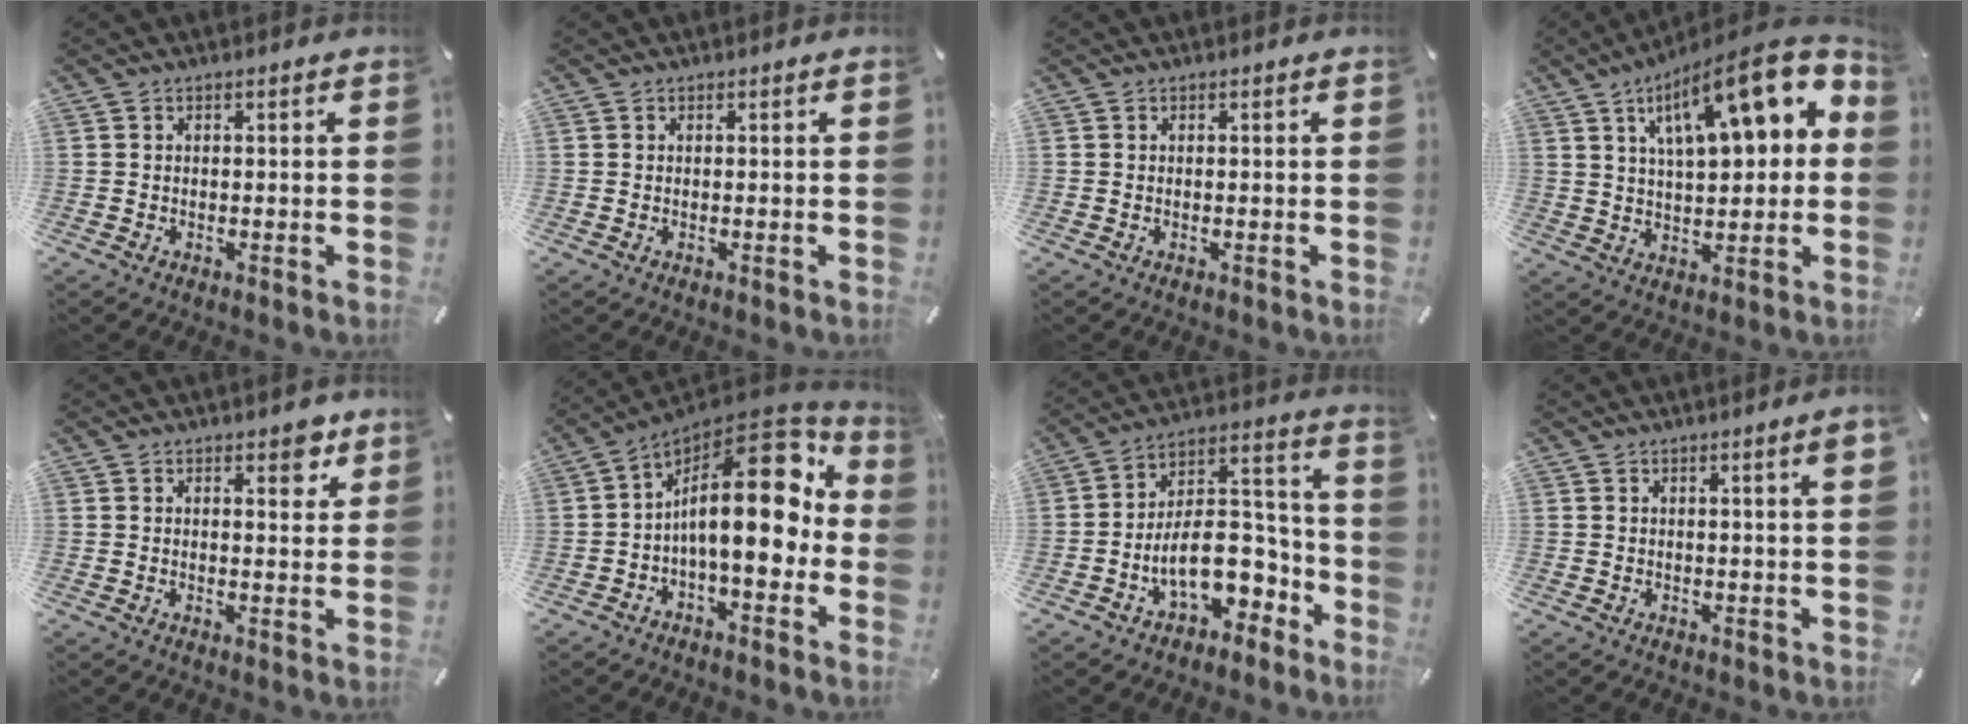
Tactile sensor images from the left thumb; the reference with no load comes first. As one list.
[{"total": 0.0}, {"total": 0.0}, {"total": 19.0, "force": [9.1, 7.2, 15.0], "torque": [-0.232, -0.046, 0.145]}, {"total": 4.8, "force": [3.1, 2.4, 2.8], "torque": [-0.016, -0.019, 0.044]}, {"total": 20.7, "force": [2.6, 9.5, 18.2], "torque": [-0.288, -0.042, 0.040]}, {"total": 14.2, "force": [-4.9, 9.5, 9.3], "torque": [-0.140, 0.001, -0.084]}, {"total": 3.4, "force": [1.0, 0.2, 3.2], "torque": [-0.059, 0.000, 0.016]}]